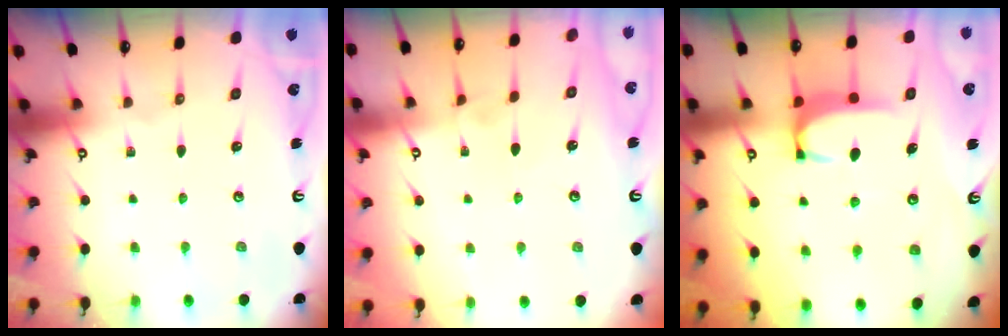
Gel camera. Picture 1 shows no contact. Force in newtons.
{"total": 4.4, "press": 4.4, "slide": 0.1}
{"total": 2.0, "press": 1.9, "slide": 0.5}